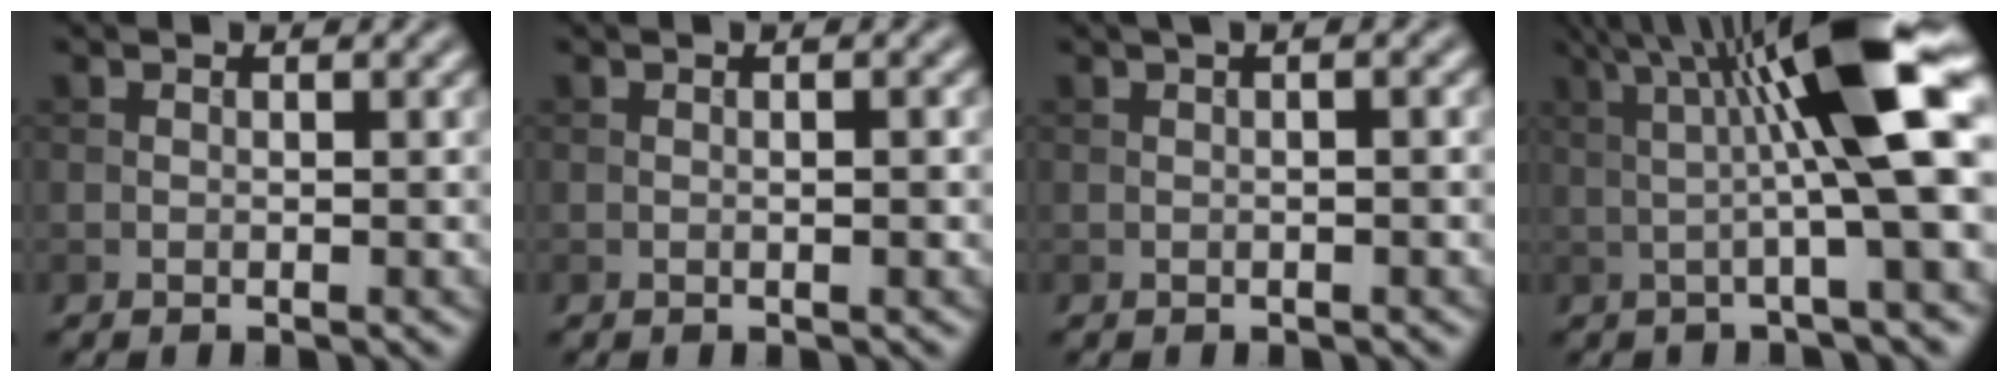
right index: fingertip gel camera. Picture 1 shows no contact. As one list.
[{"total": 0.9, "force": [0.0, 0.1, 0.9], "torque": [-0.014, 0.001, 0.001]}, {"total": 3.0, "force": [1.1, 1.2, 2.5], "torque": [-0.015, 0.008, -0.005]}, {"total": 10.9, "force": [2.3, 1.6, 10.5], "torque": [-0.154, 0.010, 0.038]}]